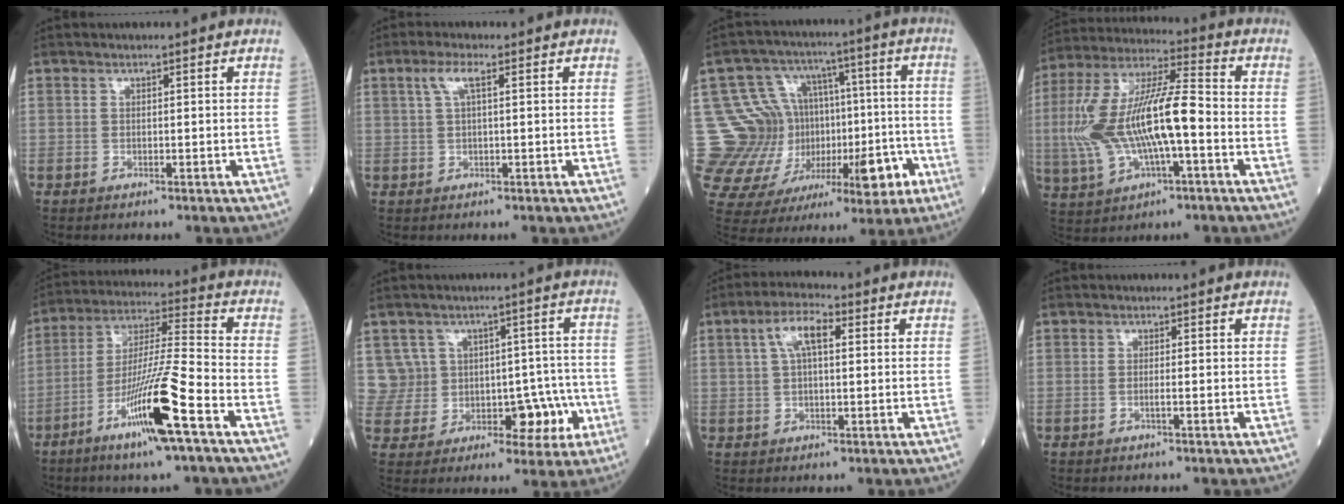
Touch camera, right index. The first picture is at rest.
{"total": 3.0, "force": [1.3, 0.5, 2.6], "torque": [-0.062, 0.014, 0.030]}
{"total": 22.1, "force": [-2.9, 15.6, 15.4], "torque": [-0.296, 0.051, -0.012]}
{"total": 16.9, "force": [-2.1, 4.4, 16.1], "torque": [-0.341, 0.016, -0.030]}
{"total": 14.6, "force": [-7.0, -0.6, 12.8], "torque": [-0.250, -0.017, -0.126]}
{"total": 9.6, "force": [0.1, 9.2, 2.6], "torque": [-0.020, 0.058, 0.027]}
{"total": 5.9, "force": [1.9, 2.0, 5.2], "torque": [-0.103, 0.021, 0.038]}
{"total": 0.7, "force": [-0.2, -0.2, 0.7], "torque": [-0.014, 0.001, -0.003]}